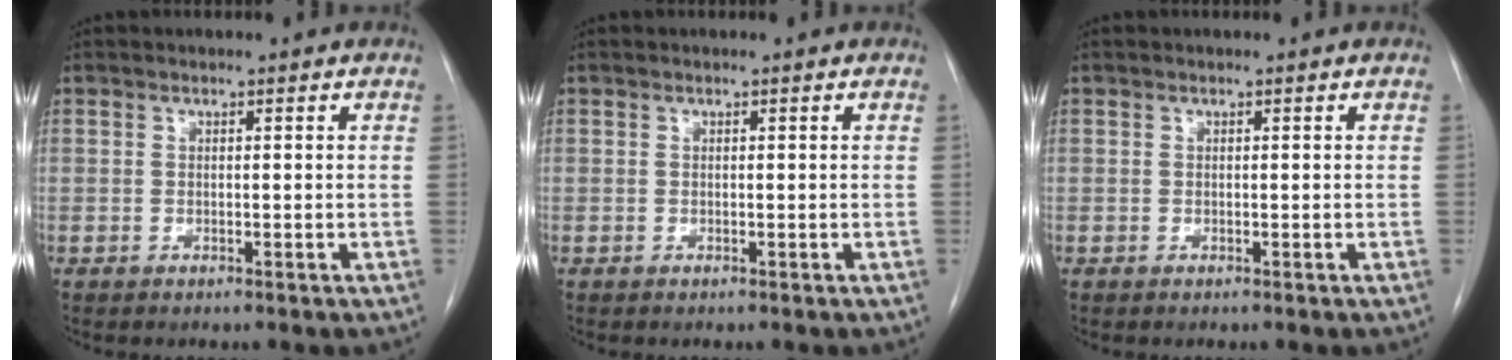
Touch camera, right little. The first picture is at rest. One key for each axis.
{"total": 0.0}
{"total": 0.0}